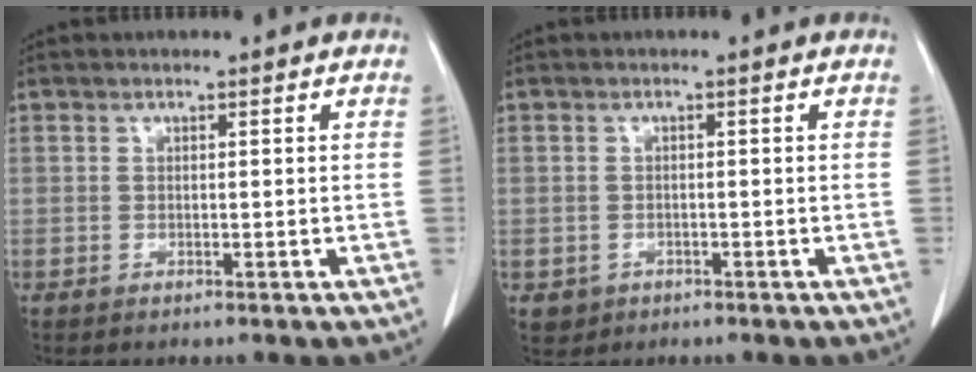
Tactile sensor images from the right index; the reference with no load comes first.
{"total": 2.1, "force": [-0.9, 1.9, 0.3], "torque": [-0.003, 0.005, -0.009]}